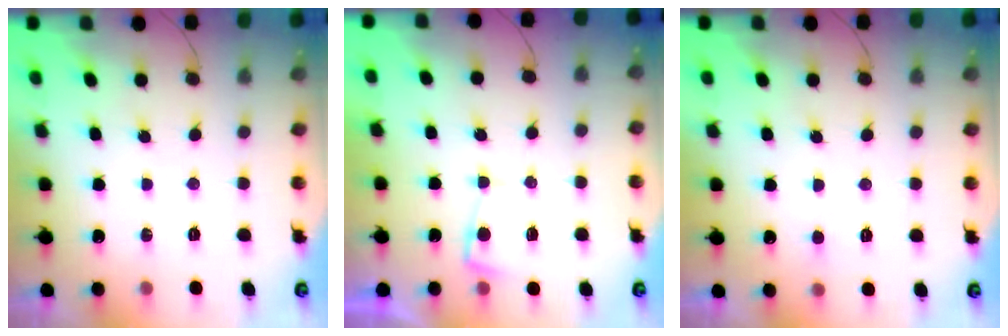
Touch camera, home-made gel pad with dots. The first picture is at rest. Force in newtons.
{"total": 2.9, "press": 2.9, "slide": 0.3}
{"total": 4.2, "press": 4.2, "slide": 0.4}